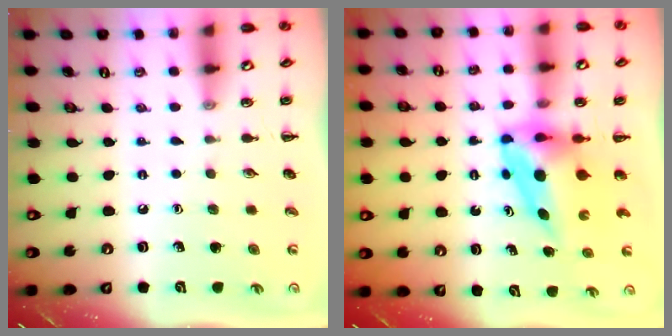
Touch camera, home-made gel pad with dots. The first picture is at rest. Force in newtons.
{"total": 6.1, "press": 5.9, "slide": 1.3}